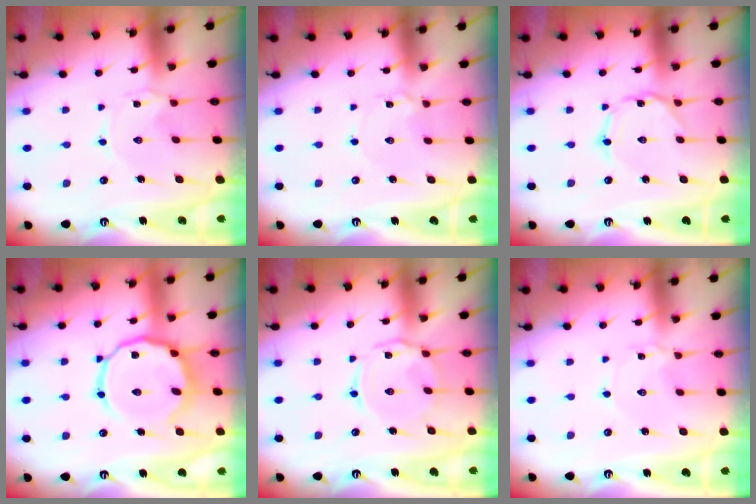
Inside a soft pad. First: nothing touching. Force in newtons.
{"total": 2.6, "press": 2.6, "slide": 0.2}
{"total": 1.0, "press": 0.9, "slide": 0.3}
{"total": 13.1, "press": 13.0, "slide": 1.1}
{"total": 6.5, "press": 6.5, "slide": 0.5}
{"total": 0.8, "press": 0.8, "slide": 0.1}